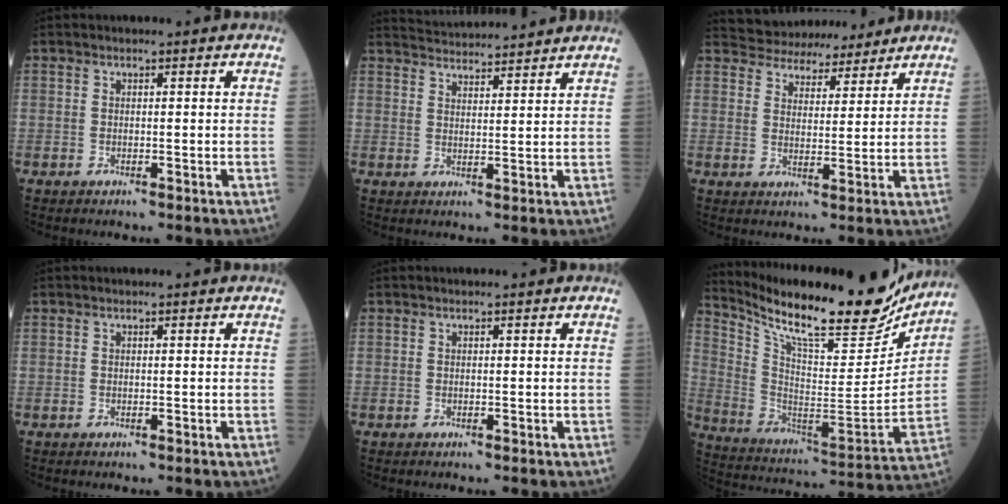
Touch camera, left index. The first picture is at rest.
{"total": 10.7, "force": [10.4, 0.1, 2.6], "torque": [-0.051, 0.024, 0.148]}
{"total": 10.7, "force": [10.0, 3.1, 1.9], "torque": [-0.026, 0.018, 0.147]}
{"total": 0.0}
{"total": 0.0}
{"total": 24.5, "force": [21.0, 4.6, 11.8], "torque": [-0.214, -0.040, 0.318]}